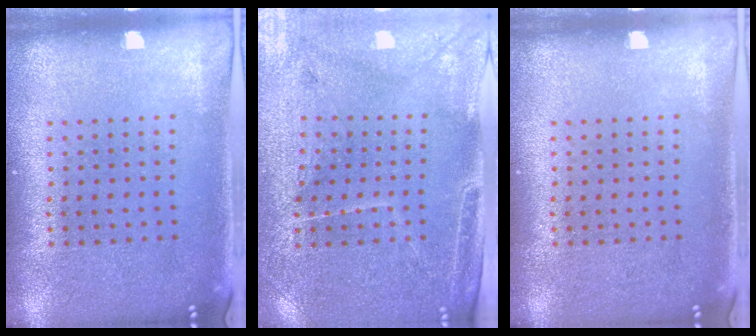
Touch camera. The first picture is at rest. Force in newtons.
{"total": 3.3, "press": 3.1, "slide": 1.1}
{"total": 0.0}